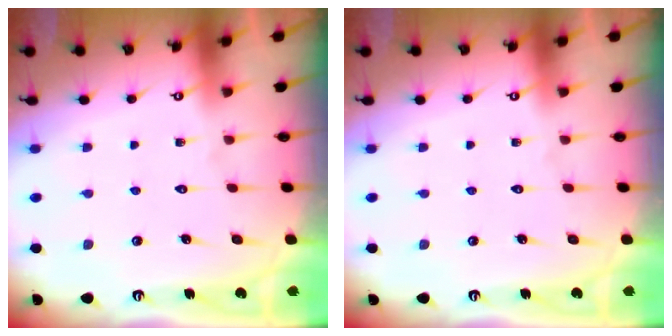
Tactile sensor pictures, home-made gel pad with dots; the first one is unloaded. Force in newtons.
{"total": 0.0}